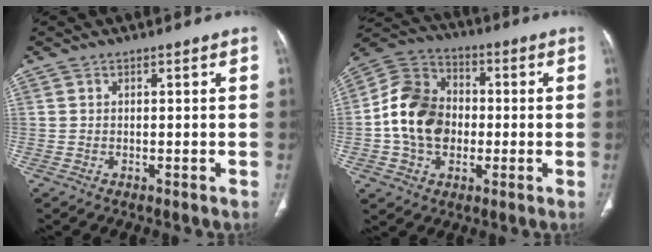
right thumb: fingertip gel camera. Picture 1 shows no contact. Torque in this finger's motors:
{"motor_torque": [1.62, 1.42, 1.16, -0.71, 0.15]}